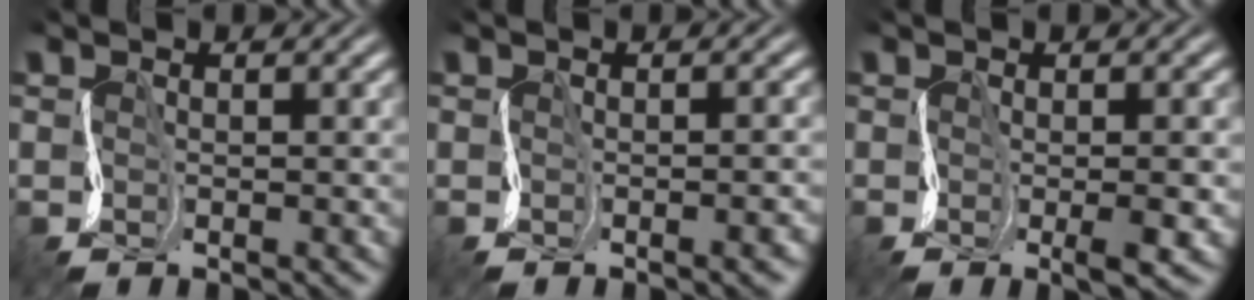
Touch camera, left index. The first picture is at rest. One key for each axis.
{"total": 4.7, "fx": -1.2, "fy": 2.1, "fz": 4.0, "tx": -0.013, "ty": 0.010, "tz": -0.008}
{"total": 3.8, "fx": -0.4, "fy": 0.9, "fz": 3.7, "tx": -0.052, "ty": -0.001, "tz": -0.004}